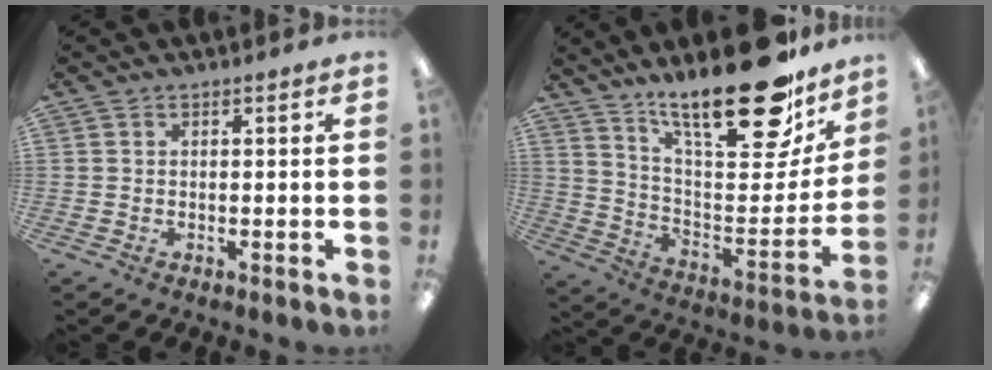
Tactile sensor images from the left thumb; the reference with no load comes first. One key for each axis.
{"total": 25.7, "fx": 19.6, "fy": 7.5, "fz": 15.0, "tx": -0.219, "ty": -0.138, "tz": 0.321}